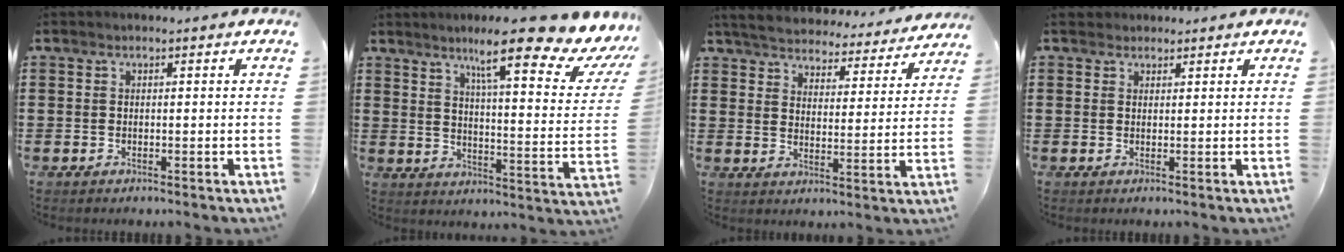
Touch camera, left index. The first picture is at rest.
{"total": 13.2, "force": [9.0, 0.2, 9.6], "torque": [-0.163, -0.055, 0.130]}
{"total": 4.9, "force": [4.9, 0.3, 0.4], "torque": [-0.035, -0.036, 0.083]}
{"total": 1.5, "force": [1.3, 0.7, 0.1], "torque": [-0.006, 0.004, 0.026]}